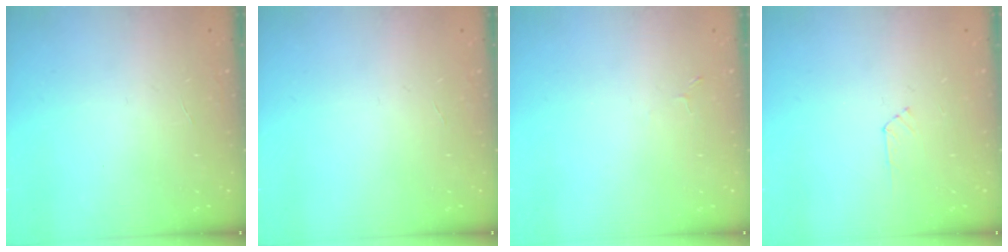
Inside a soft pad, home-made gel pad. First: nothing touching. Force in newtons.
{"total": 0.0}
{"total": 1.9, "press": 1.9, "slide": 0.3}
{"total": 2.8, "press": 2.7, "slide": 0.5}